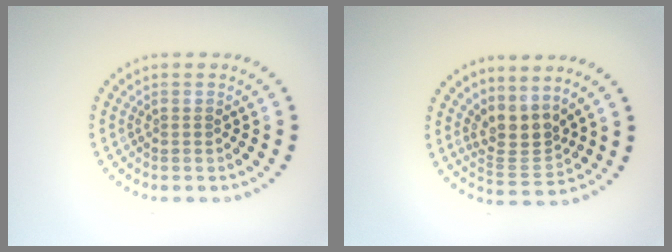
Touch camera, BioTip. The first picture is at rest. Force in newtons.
{"total": 3.2, "press": 2.4, "slide": 2.1}